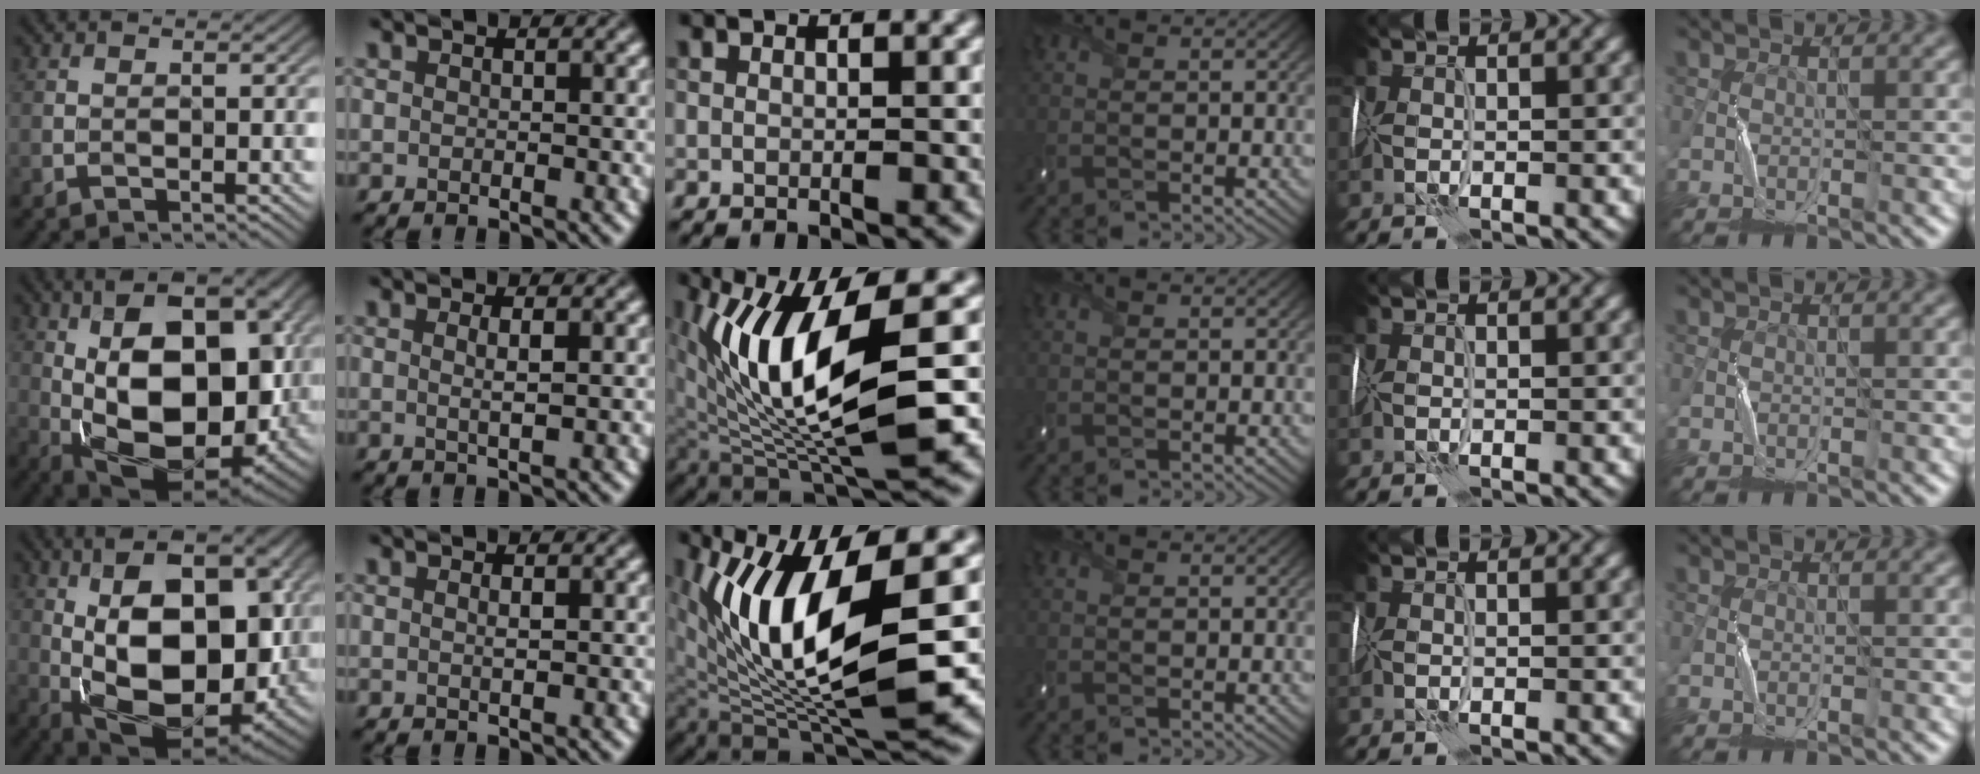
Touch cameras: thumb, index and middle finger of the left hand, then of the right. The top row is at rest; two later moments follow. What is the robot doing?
{"motion": "wrap", "object": "sponge"}